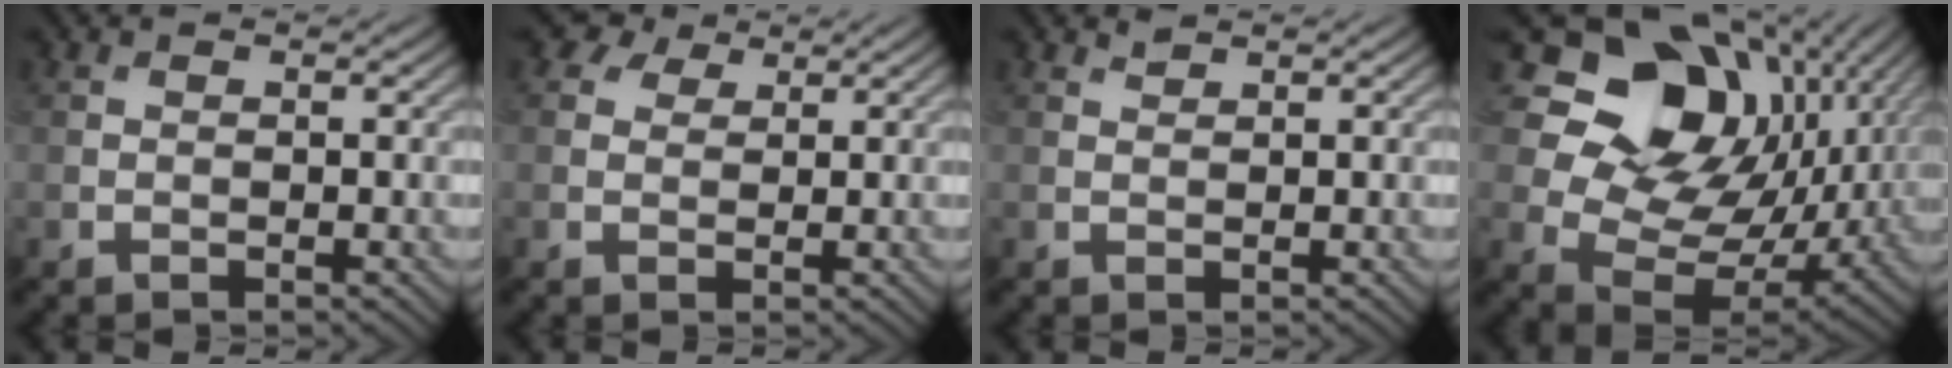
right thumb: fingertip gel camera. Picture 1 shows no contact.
{"total": 2.8, "force": [1.7, 2.0, 1.1], "torque": [-0.026, 0.008, 0.028]}
{"total": 0.8, "force": [0.8, 0.0, 0.0], "torque": [-0.005, 0.001, 0.020]}
{"total": 17.8, "force": [6.5, 13.0, 10.3], "torque": [-0.209, 0.023, 0.128]}